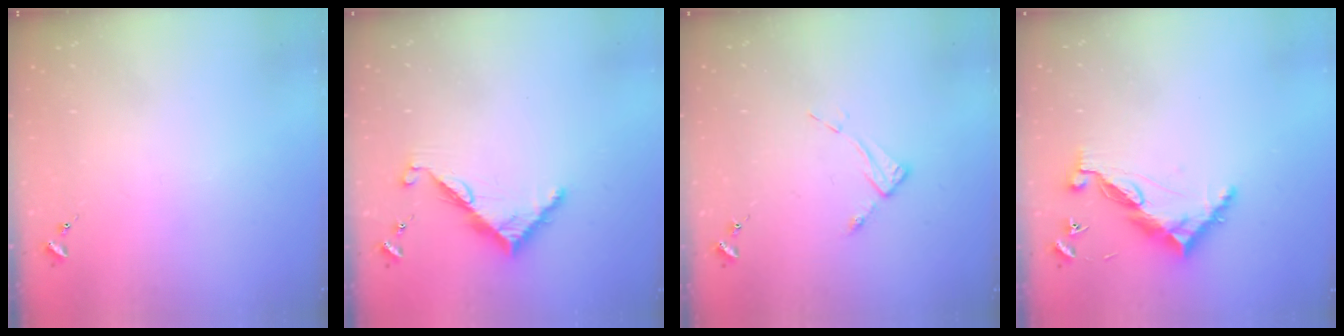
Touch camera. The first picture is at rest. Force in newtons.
{"total": 7.7, "press": 7.7, "slide": 0.2}
{"total": 5.3, "press": 5.2, "slide": 0.1}
{"total": 9.0, "press": 9.0, "slide": 0.8}